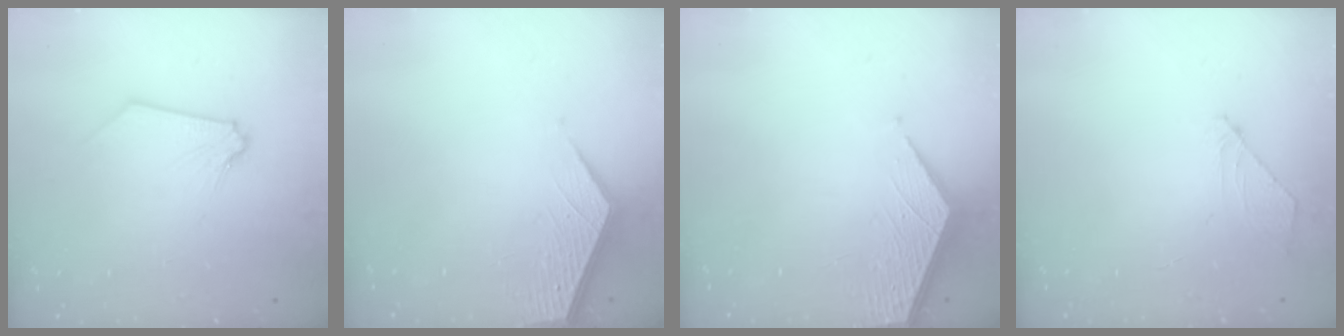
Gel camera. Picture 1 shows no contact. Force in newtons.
{"total": 3.6, "press": 3.6, "slide": 0.4}
{"total": 3.3, "press": 3.2, "slide": 0.4}
{"total": 4.8, "press": 4.7, "slide": 0.9}